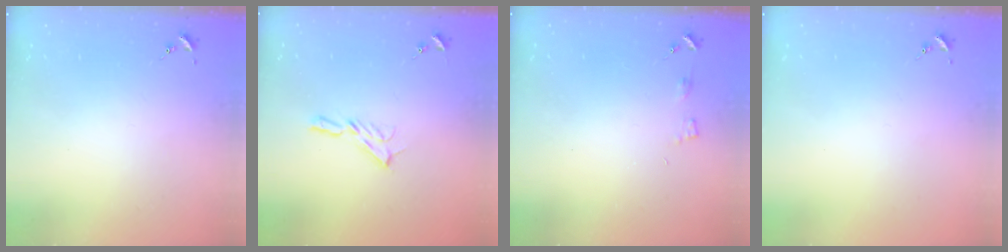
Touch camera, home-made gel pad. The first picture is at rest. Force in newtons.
{"total": 5.9, "press": 5.9, "slide": 0.5}
{"total": 3.6, "press": 3.6, "slide": 0.5}
{"total": 0.0}